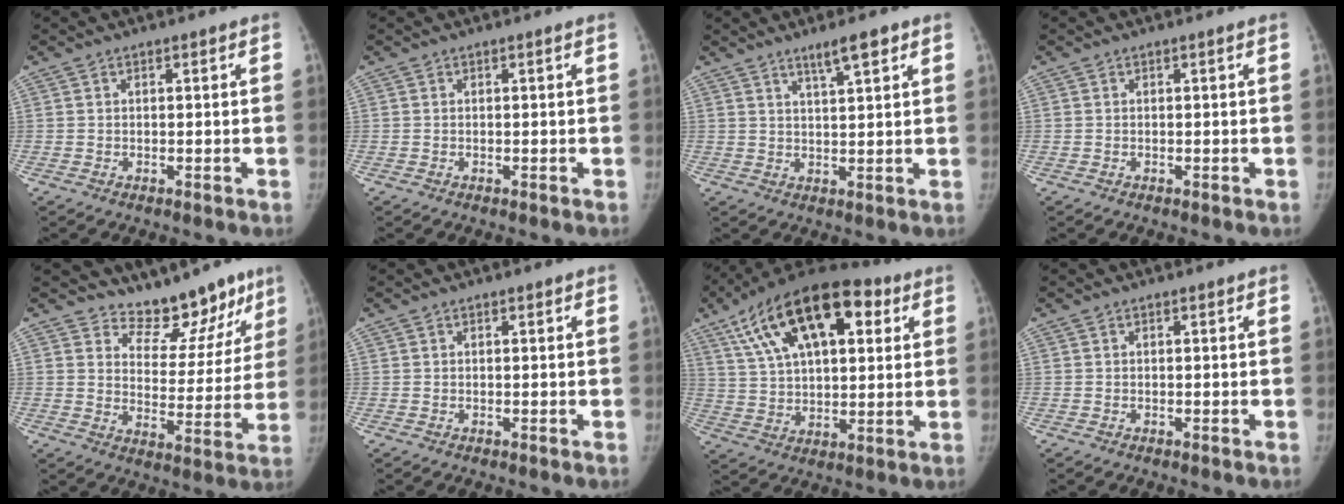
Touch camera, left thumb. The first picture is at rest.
{"total": 0.0}
{"total": 5.1, "force": [3.4, 0.8, 3.7], "torque": [-0.056, -0.018, 0.058]}
{"total": 0.0}
{"total": 13.1, "force": [11.3, 5.8, 3.4], "torque": [0.005, -0.091, 0.156]}
{"total": 0.7, "force": [0.5, 0.4, 0.3], "torque": [0.001, -0.001, 0.003]}
{"total": 24.7, "force": [11.0, 12.1, 18.5], "torque": [-0.301, 0.007, 0.185]}
{"total": 0.0}